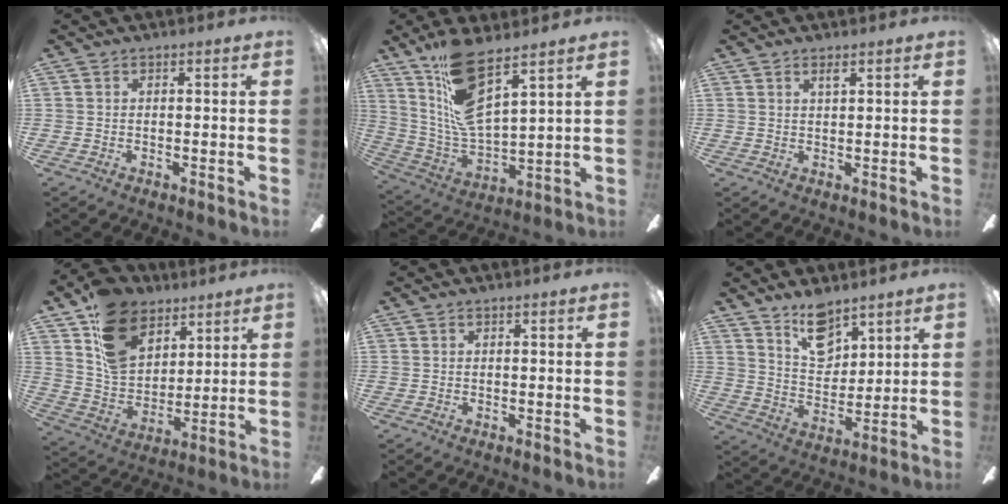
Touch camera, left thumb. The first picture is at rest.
{"total": 14.9, "force": [9.4, 4.6, 10.6], "torque": [-0.231, -0.047, 0.167]}
{"total": 1.6, "force": [1.3, 0.2, 0.9], "torque": [-0.013, -0.004, 0.021]}
{"total": 16.6, "force": [10.0, 10.9, 7.6], "torque": [-0.144, -0.042, 0.194]}
{"total": 0.0}
{"total": 11.1, "force": [8.2, 5.8, 4.8], "torque": [-0.072, -0.041, 0.149]}